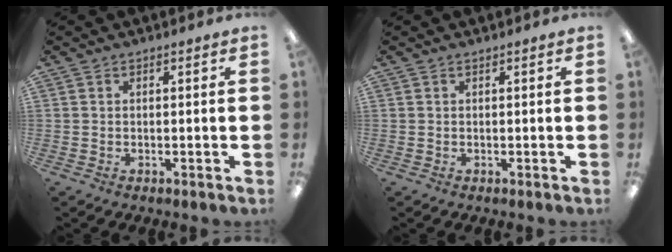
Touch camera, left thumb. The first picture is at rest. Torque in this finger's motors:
{"motor_torque": [0.00, 0.00, 0.08, -0.08, 0.00]}